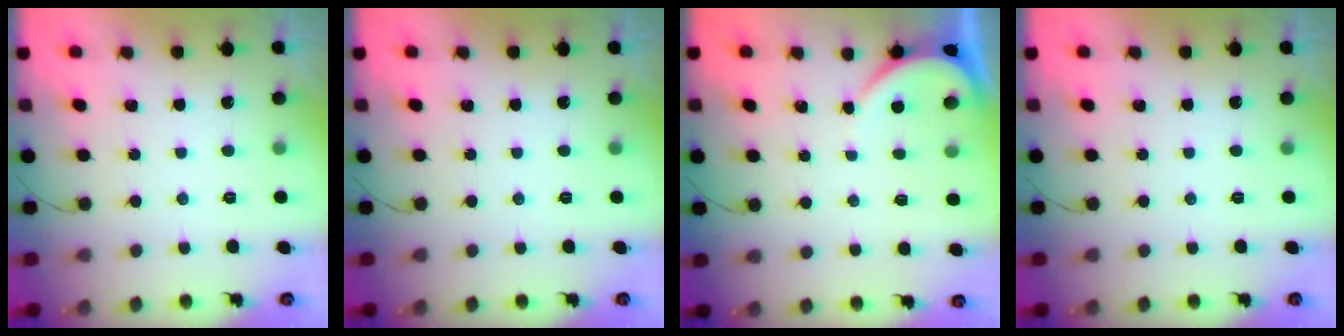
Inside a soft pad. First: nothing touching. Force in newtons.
{"total": 0.0}
{"total": 2.6, "press": 2.6, "slide": 0.2}
{"total": 0.0}